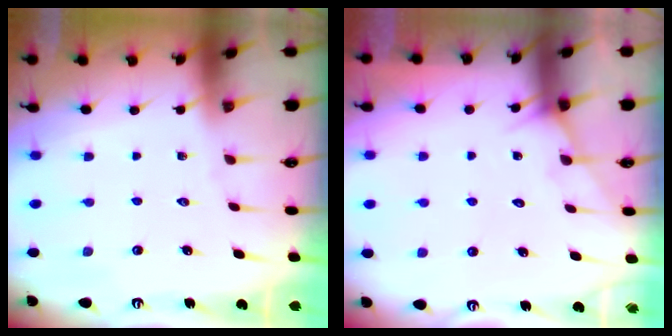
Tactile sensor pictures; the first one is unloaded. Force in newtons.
{"total": 5.7, "press": 5.7, "slide": 0.4}